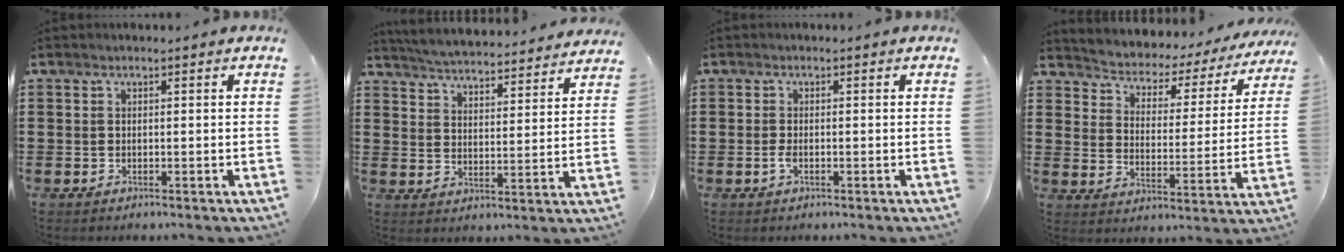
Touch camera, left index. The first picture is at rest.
{"total": 4.4, "force": [4.4, -0.4, 0.2], "torque": [-0.029, -0.038, 0.072]}
{"total": 1.3, "force": [-0.6, 0.4, 1.1], "torque": [-0.030, -0.005, -0.012]}
{"total": 2.3, "force": [2.1, 1.0, 0.0], "torque": [-0.021, -0.027, 0.022]}